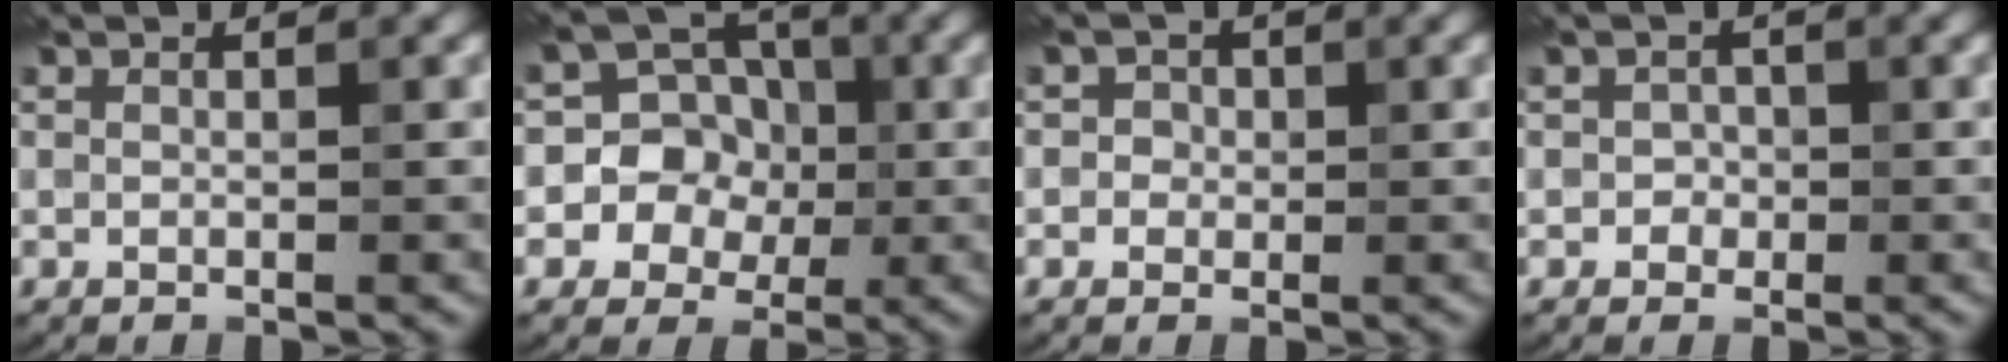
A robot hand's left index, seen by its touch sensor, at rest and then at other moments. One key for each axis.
{"total": 7.5, "fx": 0.1, "fy": 7.3, "fz": 1.8, "tx": -0.020, "ty": 0.048, "tz": -0.037}
{"total": 1.9, "fx": 0.0, "fy": 1.8, "fz": 0.4, "tx": 0.010, "ty": 0.012, "tz": -0.017}
{"total": 1.1, "fx": -0.3, "fy": 1.1, "fz": 0.0, "tx": 0.012, "ty": 0.004, "tz": -0.009}